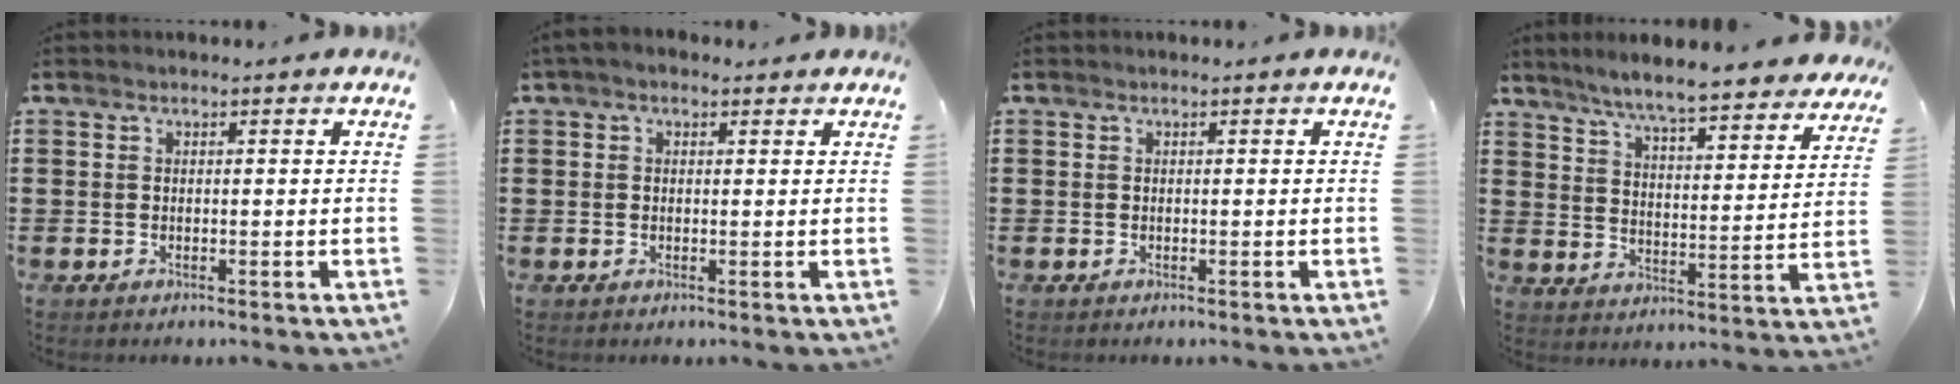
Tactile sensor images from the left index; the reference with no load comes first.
{"total": 1.3, "force": [0.4, 0.9, 0.9], "torque": [-0.018, 0.007, 0.007]}
{"total": 0.0}
{"total": 6.6, "force": [6.2, -0.3, 2.3], "torque": [-0.074, -0.042, 0.104]}